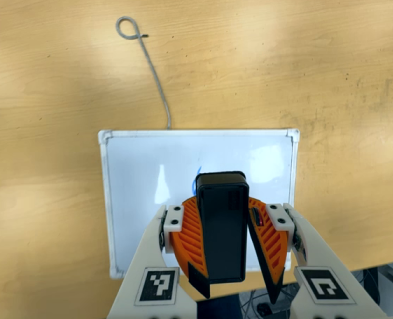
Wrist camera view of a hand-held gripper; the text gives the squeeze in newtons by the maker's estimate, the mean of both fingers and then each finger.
{"total": 9.1, "left": 9.5, "right": 8.6}